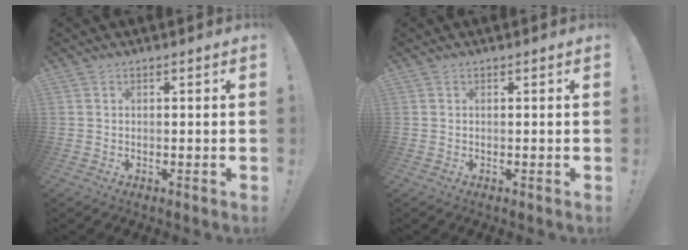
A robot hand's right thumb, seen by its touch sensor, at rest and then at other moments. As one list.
[{"total": 0.0}]